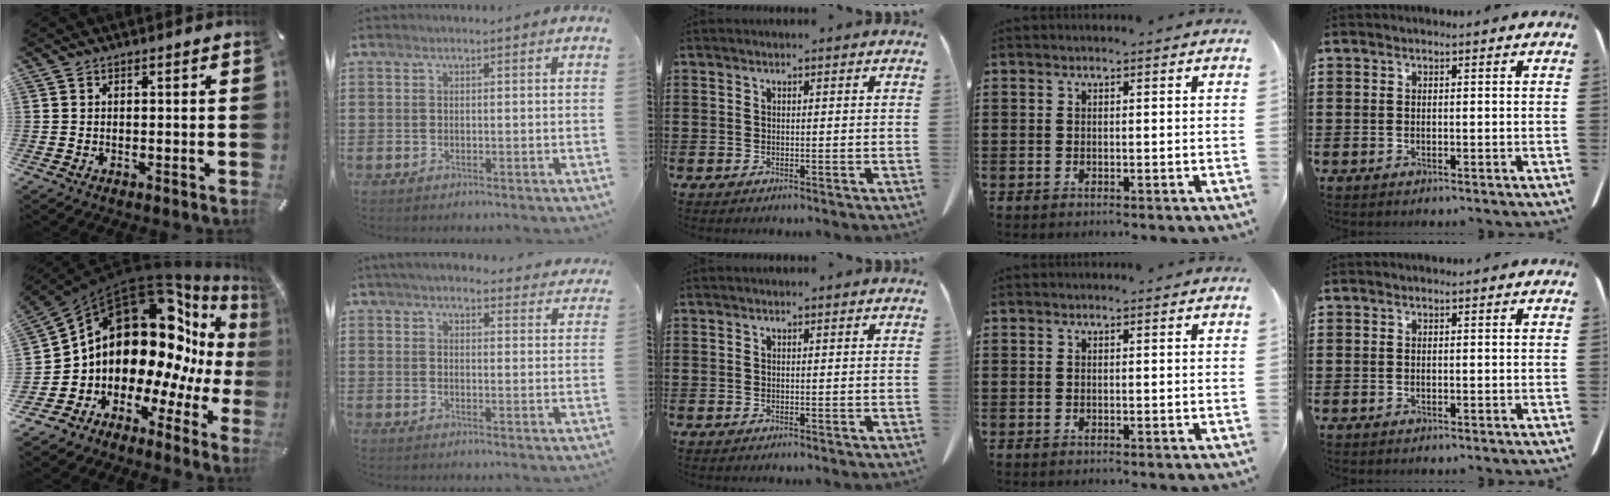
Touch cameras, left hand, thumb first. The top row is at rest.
{"thumb": {"total": 20.8, "force": [7.5, 13.5, 14.0], "torque": [-0.224, -0.093, 0.138]}, "index": {"total": 4.4, "force": [4.1, 0.5, 1.3], "torque": [-0.040, -0.018, 0.074]}}